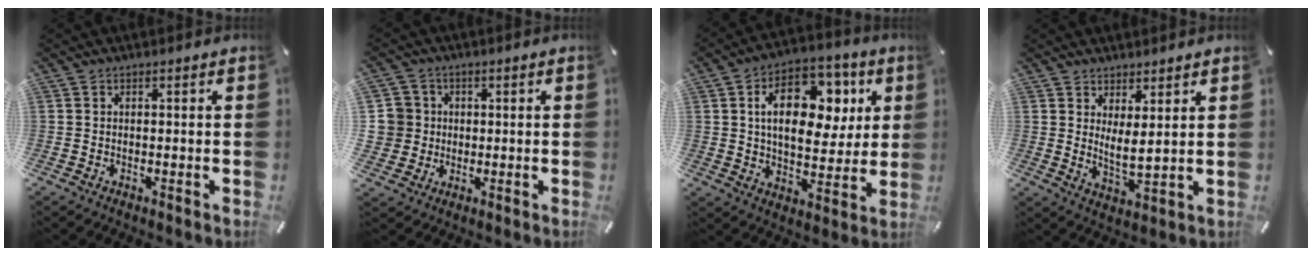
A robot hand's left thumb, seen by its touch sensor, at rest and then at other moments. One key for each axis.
{"total": 6.7, "fx": 0.9, "fy": 6.7, "fz": 0.2, "tx": -0.016, "ty": 0.001, "tz": 0.020}
{"total": 17.3, "fx": 5.2, "fy": 10.9, "fz": 12.4, "tx": -0.189, "ty": 0.000, "tz": 0.091}
{"total": 4.4, "fx": 3.2, "fy": 1.4, "fz": 2.6, "tx": -0.046, "ty": -0.023, "tz": 0.057}